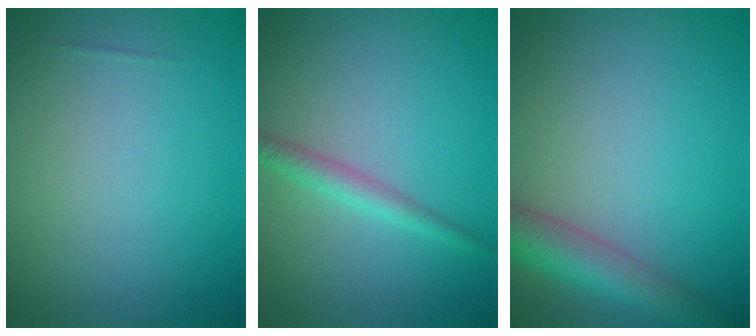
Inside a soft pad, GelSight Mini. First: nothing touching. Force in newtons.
{"total": 1.9, "press": 1.9, "slide": 0.1}
{"total": 5.0, "press": 5.0, "slide": 0.2}